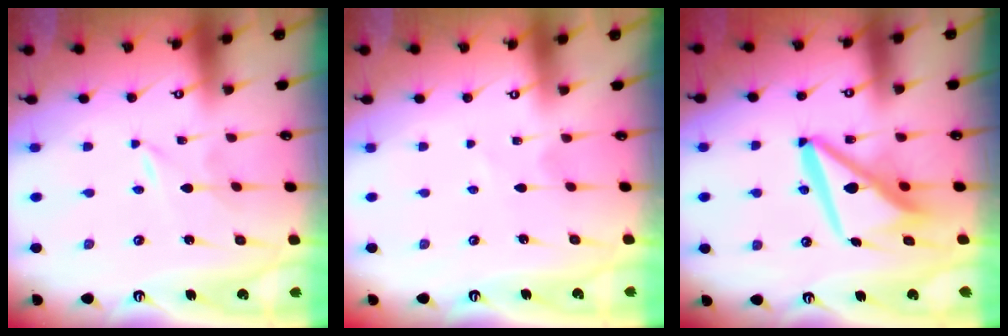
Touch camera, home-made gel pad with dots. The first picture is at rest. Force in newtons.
{"total": 1.8, "press": 1.7, "slide": 0.3}
{"total": 12.7, "press": 12.7, "slide": 1.1}